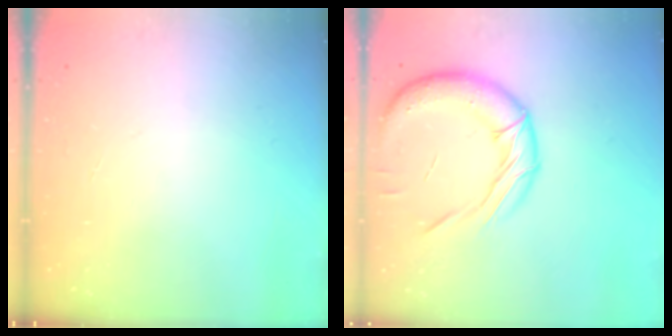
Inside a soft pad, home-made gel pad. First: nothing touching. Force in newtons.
{"total": 18.1, "press": 17.9, "slide": 2.6}